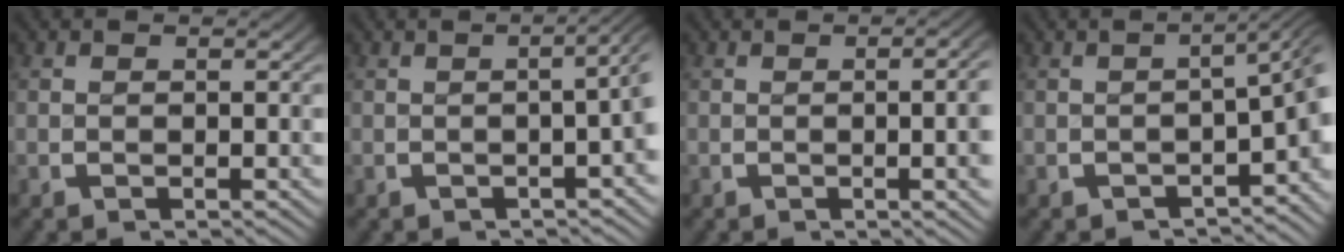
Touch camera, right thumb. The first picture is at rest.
{"total": 4.8, "force": [0.9, 2.0, 4.2], "torque": [-0.036, 0.025, 0.000]}
{"total": 5.4, "force": [-0.1, 1.8, 5.1], "torque": [-0.044, 0.015, -0.010]}
{"total": 4.8, "force": [-1.6, 2.0, 4.0], "torque": [-0.046, 0.006, -0.020]}